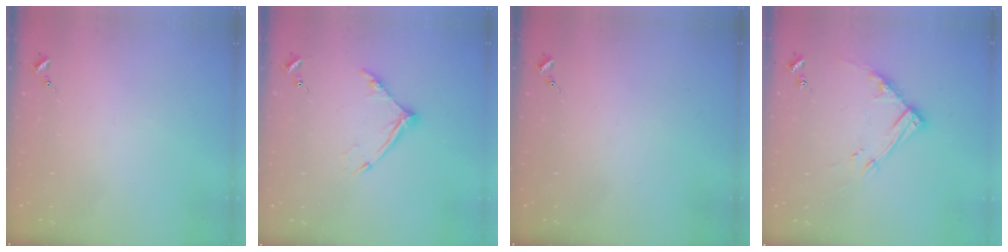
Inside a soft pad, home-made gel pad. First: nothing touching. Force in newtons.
{"total": 10.5, "press": 10.5, "slide": 1.0}
{"total": 0.0}
{"total": 13.1, "press": 13.0, "slide": 1.3}